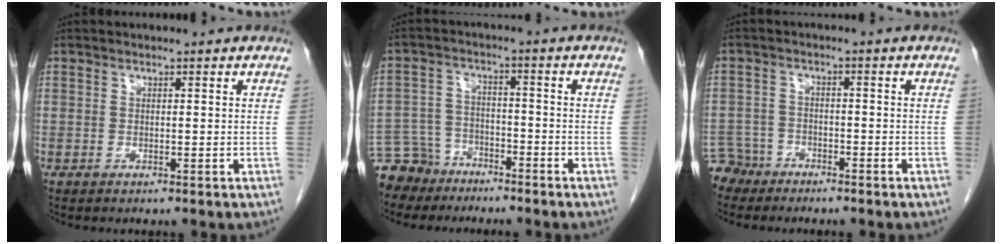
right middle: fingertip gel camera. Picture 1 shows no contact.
{"total": 7.9, "force": [-6.7, 4.2, 0.1], "torque": [-0.007, 0.005, -0.125]}
{"total": 4.8, "force": [-4.1, 2.3, -0.7], "torque": [0.016, -0.002, -0.081]}